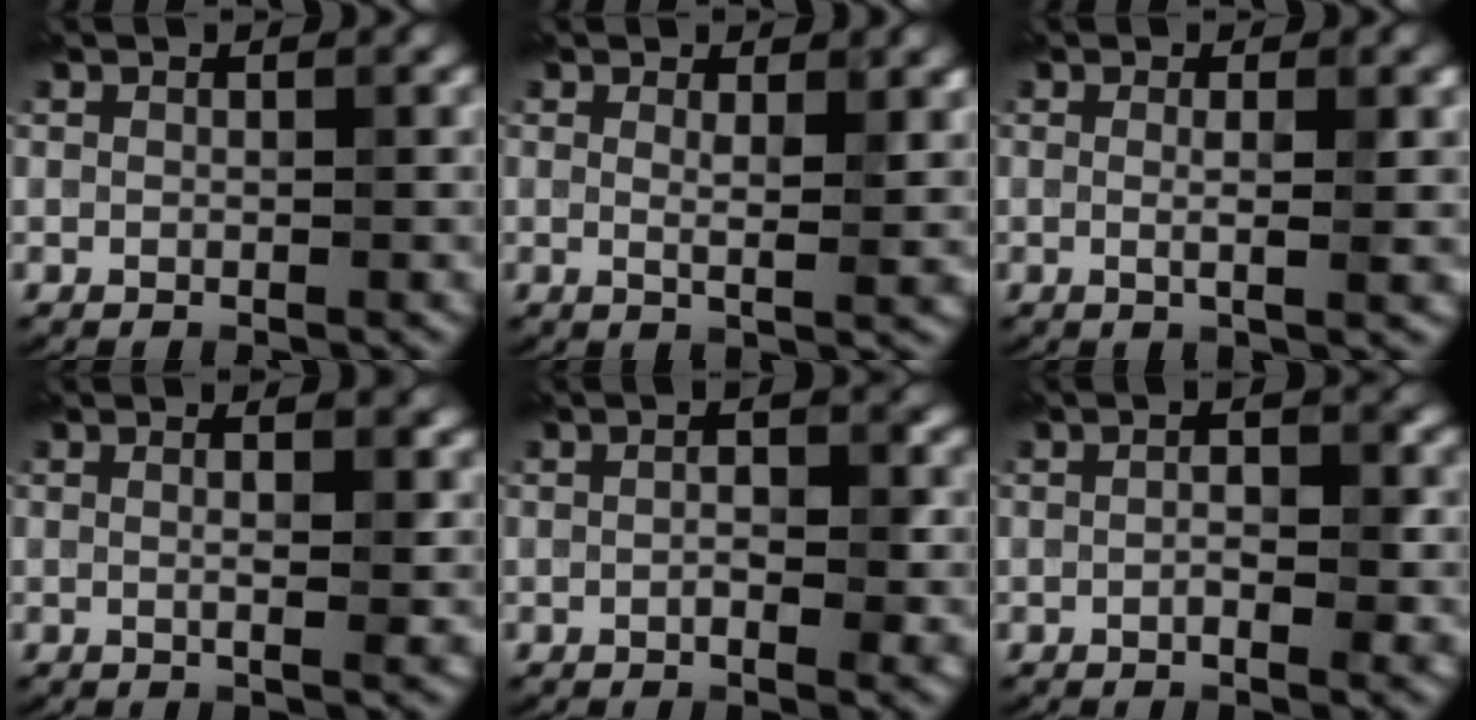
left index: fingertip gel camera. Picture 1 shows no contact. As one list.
[{"total": 2.3, "force": [0.8, 0.5, 2.1], "torque": [-0.028, -0.005, 0.012]}, {"total": 2.6, "force": [0.1, 0.5, 2.6], "torque": [-0.040, -0.003, -0.002]}, {"total": 4.1, "force": [1.1, 1.5, 3.7], "torque": [-0.030, 0.010, -0.004]}, {"total": 3.0, "force": [0.1, 1.1, 2.8], "torque": [-0.021, -0.007, -0.009]}, {"total": 2.7, "force": [-0.1, 0.9, 2.6], "torque": [-0.021, -0.008, -0.011]}]